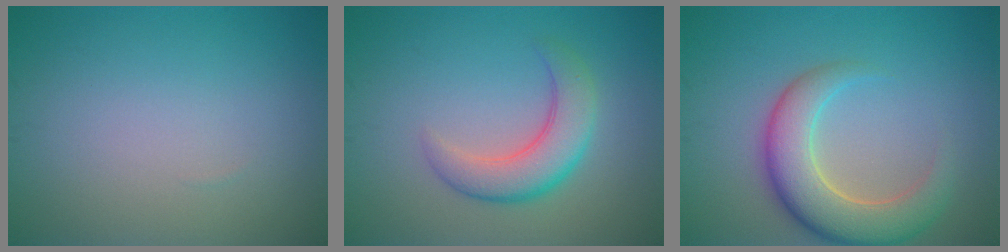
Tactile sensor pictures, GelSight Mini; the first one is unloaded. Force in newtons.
{"total": 4.6, "press": 4.5, "slide": 0.3}
{"total": 6.5, "press": 6.5, "slide": 0.5}